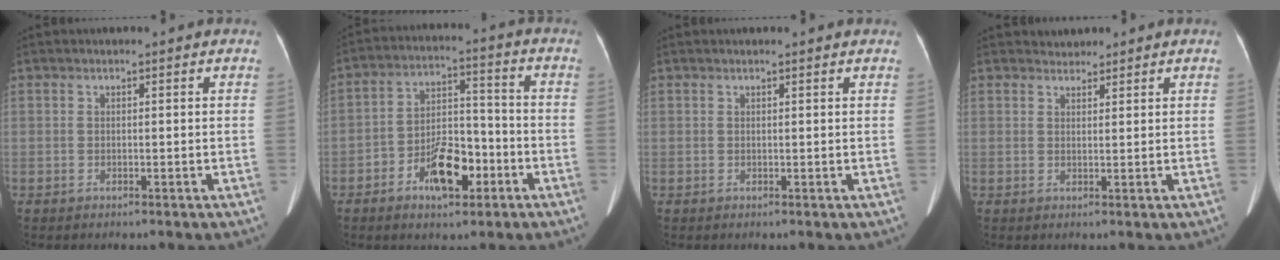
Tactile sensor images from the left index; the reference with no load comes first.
{"total": 9.8, "force": [-4.7, 4.5, 7.4], "torque": [-0.136, 0.019, -0.075]}
{"total": 1.7, "force": [1.6, 0.1, 0.6], "torque": [-0.012, 0.013, 0.016]}
{"total": 1.7, "force": [1.5, 0.9, -0.2], "torque": [0.004, 0.007, 0.022]}